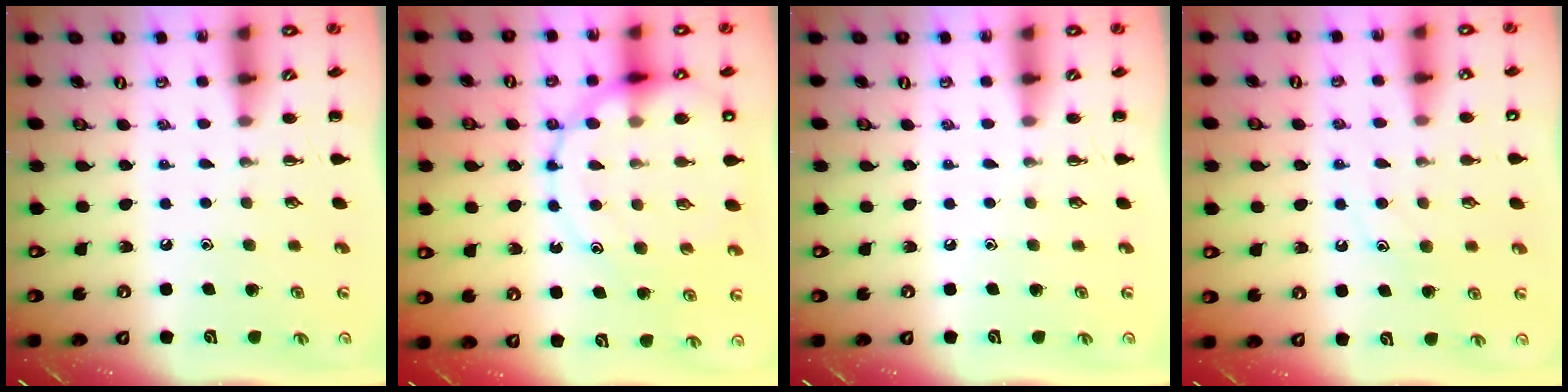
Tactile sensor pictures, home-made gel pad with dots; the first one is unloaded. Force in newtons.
{"total": 17.1, "press": 16.9, "slide": 2.5}
{"total": 0.0}
{"total": 9.1, "press": 9.1, "slide": 1.0}